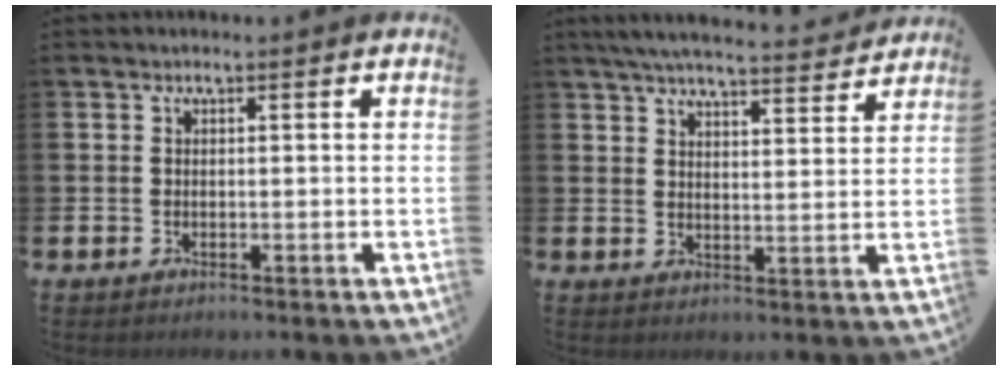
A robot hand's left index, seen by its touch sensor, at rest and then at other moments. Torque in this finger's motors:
{"motor_torque": [1.08, -1.05, 0.20, 0.12]}